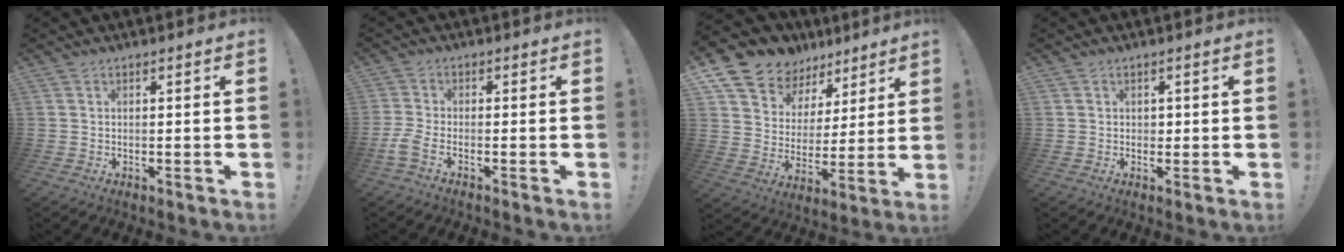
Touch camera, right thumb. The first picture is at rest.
{"total": 4.1, "force": [-1.9, 1.2, 3.5], "torque": [-0.087, -0.010, -0.035]}
{"total": 11.3, "force": [8.5, 7.3, 1.8], "torque": [-0.050, -0.068, 0.169]}
{"total": 1.2, "force": [0.1, 1.2, 0.2], "torque": [0.003, -0.001, 0.000]}